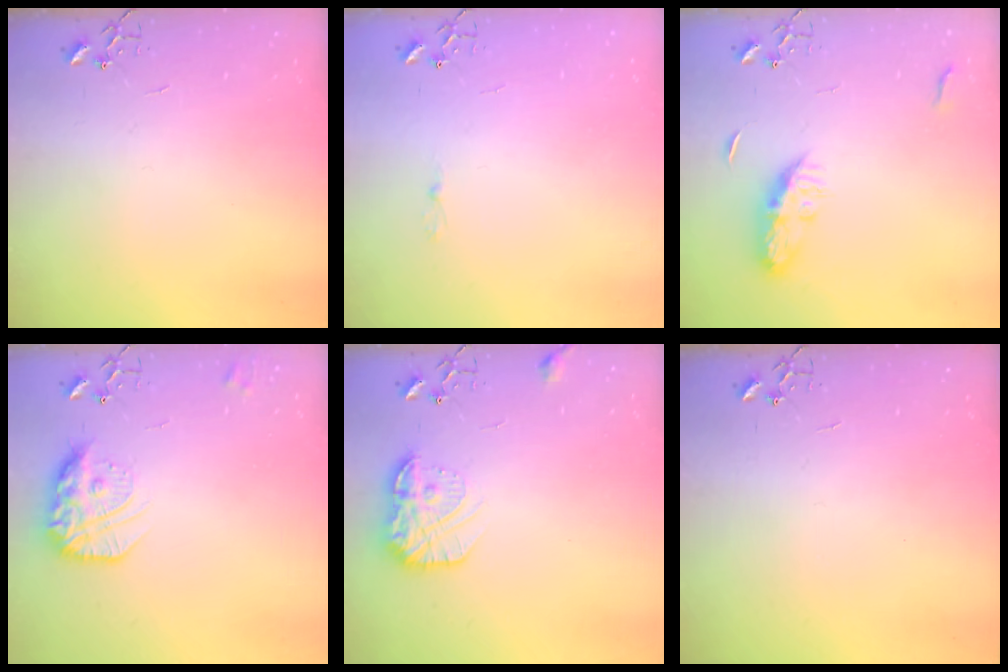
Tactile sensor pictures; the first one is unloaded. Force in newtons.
{"total": 2.5, "press": 2.5, "slide": 0.3}
{"total": 8.2, "press": 8.1, "slide": 0.6}
{"total": 16.5, "press": 16.4, "slide": 1.3}
{"total": 14.1, "press": 14.1, "slide": 0.8}
{"total": 0.0}